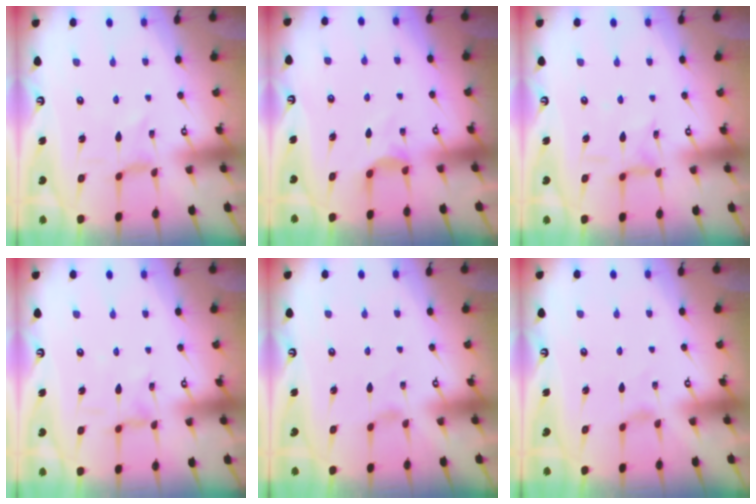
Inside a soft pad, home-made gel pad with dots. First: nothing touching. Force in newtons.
{"total": 4.2, "press": 4.1, "slide": 0.6}
{"total": 3.0, "press": 3.0, "slide": 0.3}
{"total": 2.5, "press": 2.5, "slide": 0.4}
{"total": 0.0}
{"total": 0.6, "press": 0.6, "slide": 0.2}